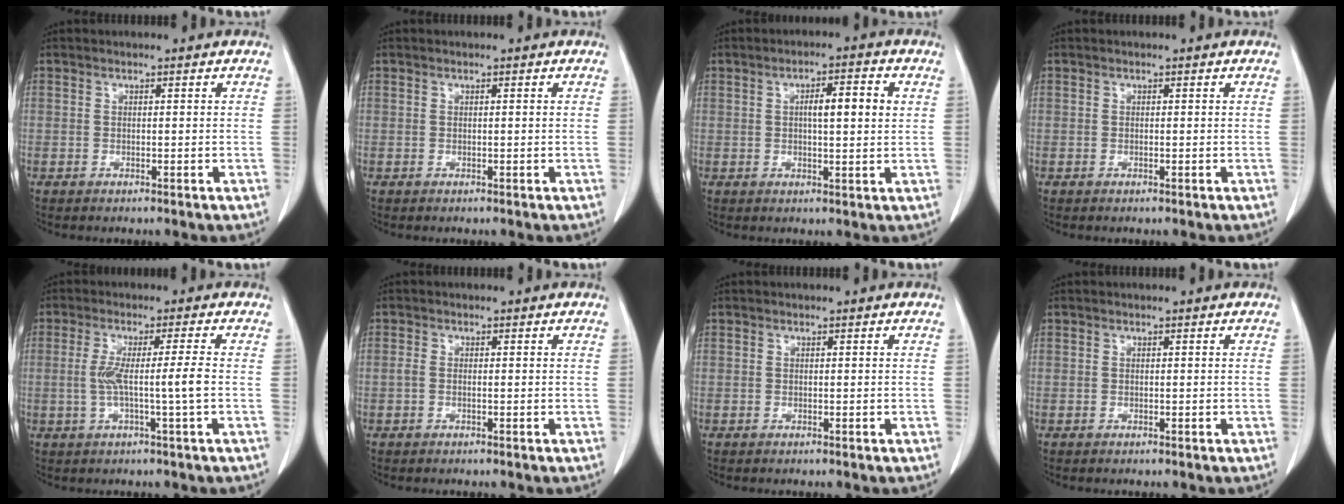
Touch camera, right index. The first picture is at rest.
{"total": 0.0}
{"total": 5.7, "force": [1.2, 0.9, 5.5], "torque": [-0.091, 0.010, 0.017]}
{"total": 0.0}
{"total": 5.7, "force": [-0.7, -1.0, 5.5], "torque": [-0.104, 0.001, -0.012]}
{"total": 1.0, "force": [-0.2, 0.5, 0.8], "torque": [-0.019, 0.000, -0.005]}
{"total": 0.0}
{"total": 0.0}